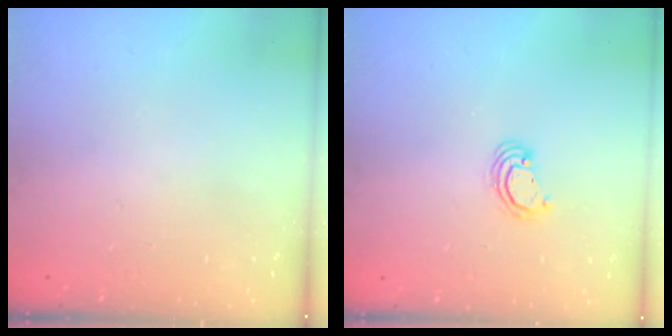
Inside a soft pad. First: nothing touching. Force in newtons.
{"total": 3.0, "press": 3.0, "slide": 0.3}